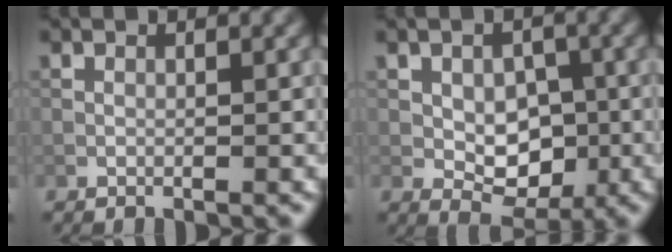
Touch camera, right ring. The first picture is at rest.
{"total": 4.6, "force": [-0.5, 3.2, 3.4], "torque": [-0.050, -0.004, -0.005]}